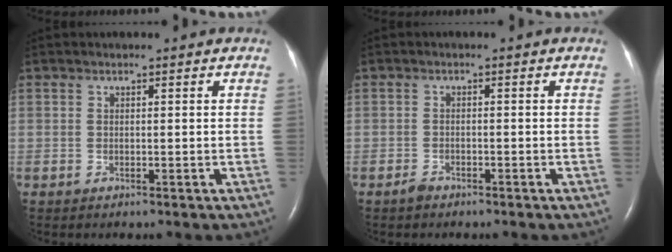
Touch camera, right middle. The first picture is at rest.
{"total": 1.3, "force": [-1.1, 0.5, 0.4], "torque": [-0.012, 0.000, -0.020]}